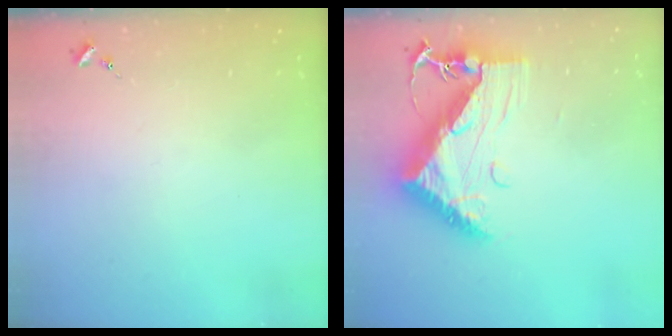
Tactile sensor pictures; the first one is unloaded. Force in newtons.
{"total": 14.1, "press": 14.0, "slide": 1.3}